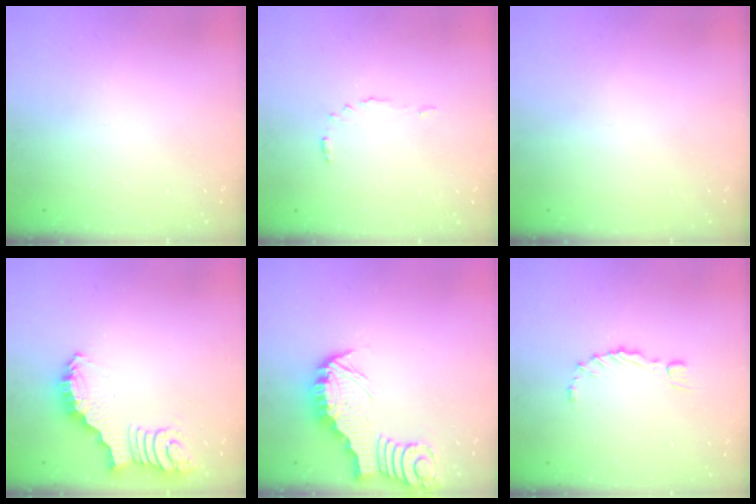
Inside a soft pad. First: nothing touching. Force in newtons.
{"total": 3.8, "press": 3.8, "slide": 0.4}
{"total": 0.0}
{"total": 2.6, "press": 2.6, "slide": 0.5}
{"total": 2.6, "press": 2.6, "slide": 0.2}
{"total": 1.1, "press": 1.1, "slide": 0.2}